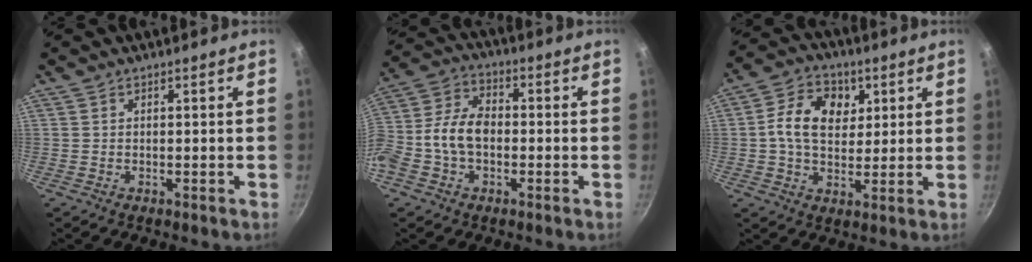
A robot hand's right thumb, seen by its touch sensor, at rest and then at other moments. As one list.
[{"total": 10.8, "force": [-1.8, 7.3, 7.8], "torque": [-0.142, 0.042, -0.051]}, {"total": 11.1, "force": [2.7, 8.1, 7.0], "torque": [-0.102, 0.001, 0.032]}]